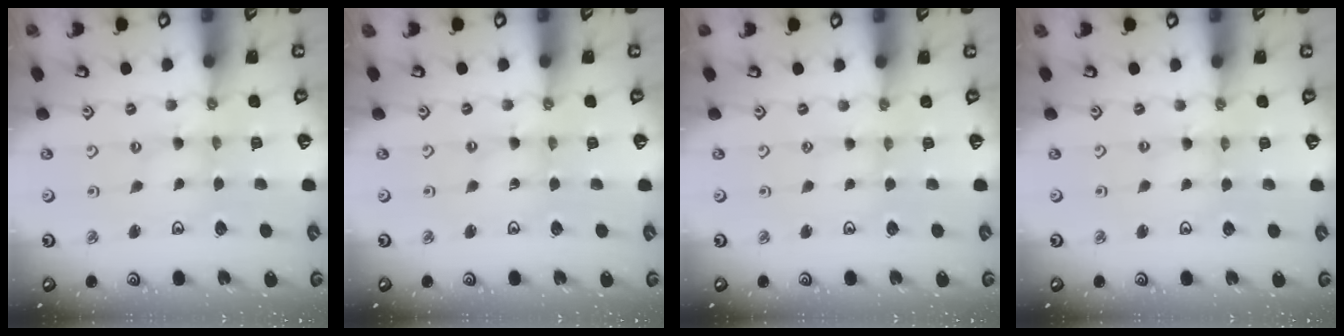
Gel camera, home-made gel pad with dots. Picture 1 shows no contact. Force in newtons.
{"total": 0.0}
{"total": 0.7, "press": 0.7, "slide": 0.2}
{"total": 0.0}